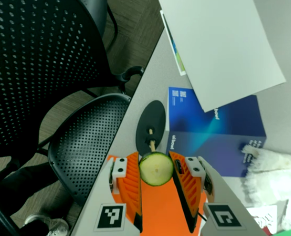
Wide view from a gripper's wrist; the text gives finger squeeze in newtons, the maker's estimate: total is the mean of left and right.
{"total": 8.9, "left": 8.5, "right": 9.3}